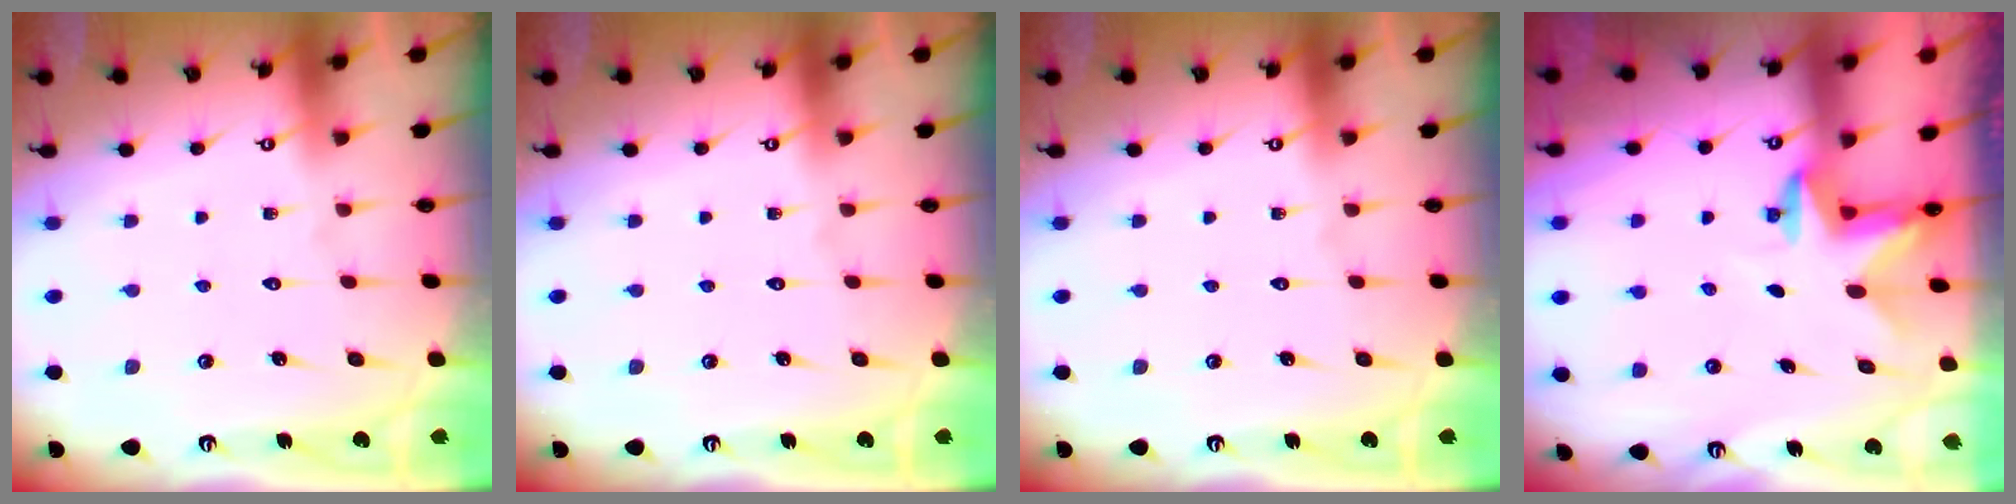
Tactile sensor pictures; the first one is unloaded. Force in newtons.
{"total": 0.0}
{"total": 0.0}
{"total": 2.4, "press": 2.3, "slide": 0.4}